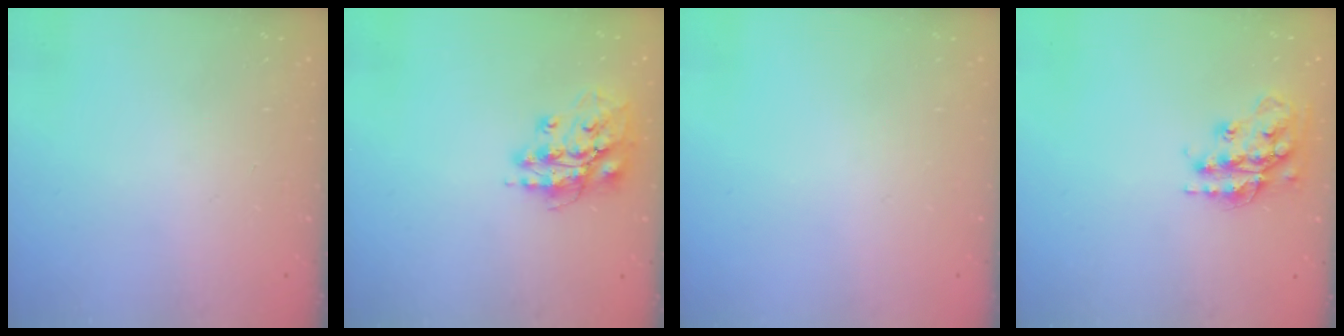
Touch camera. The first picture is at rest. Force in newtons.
{"total": 13.9, "press": 13.7, "slide": 2.0}
{"total": 0.0}
{"total": 17.1, "press": 17.1, "slide": 1.4}